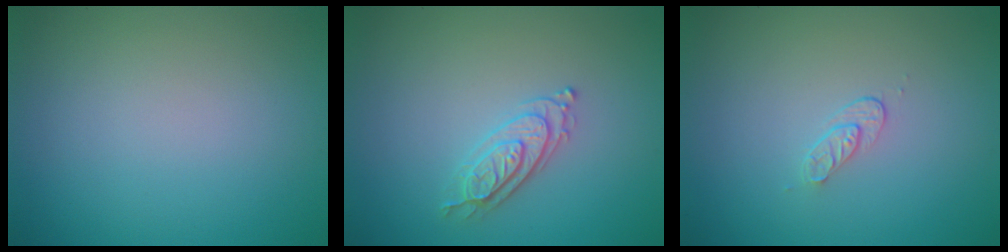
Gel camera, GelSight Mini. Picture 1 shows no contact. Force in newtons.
{"total": 2.2, "press": 2.2, "slide": 0.4}
{"total": 1.2, "press": 0.6, "slide": 1.0}